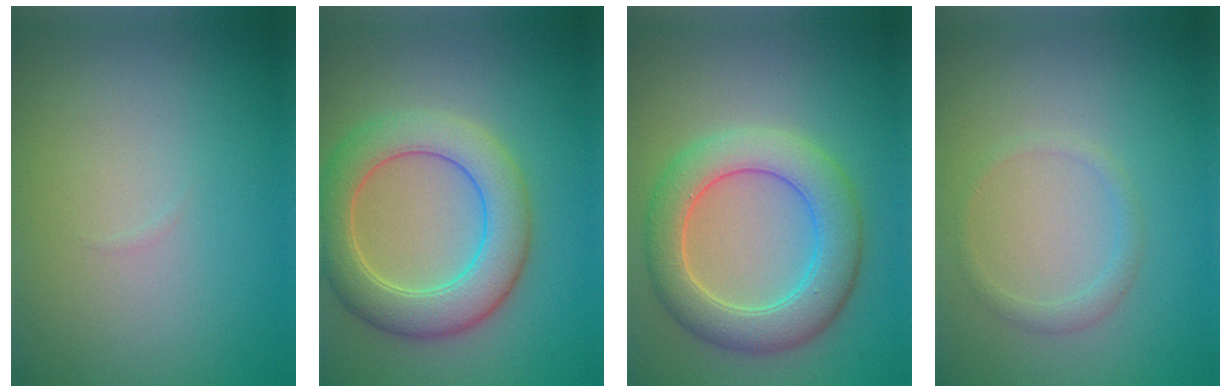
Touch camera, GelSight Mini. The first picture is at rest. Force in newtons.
{"total": 6.3, "press": 6.3, "slide": 0.3}
{"total": 6.0, "press": 6.0, "slide": 0.4}
{"total": 1.2, "press": 1.1, "slide": 0.1}